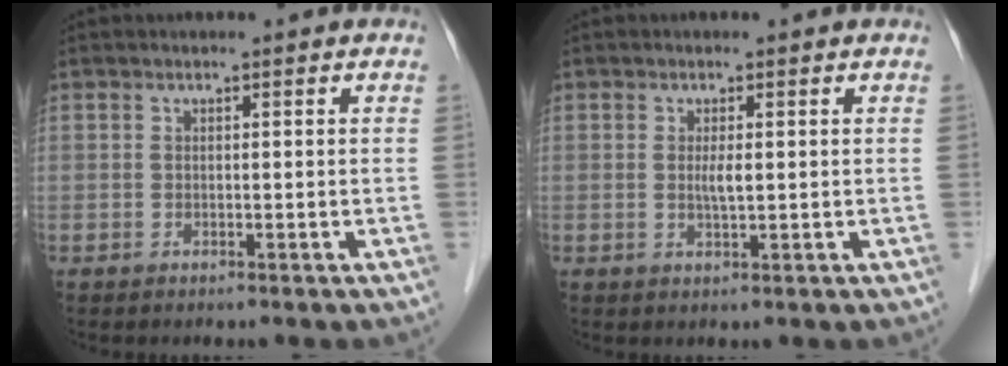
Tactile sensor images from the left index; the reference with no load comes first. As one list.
[{"total": 1.9, "force": [0.2, 0.2, 1.9], "torque": [-0.040, -0.002, 0.004]}]